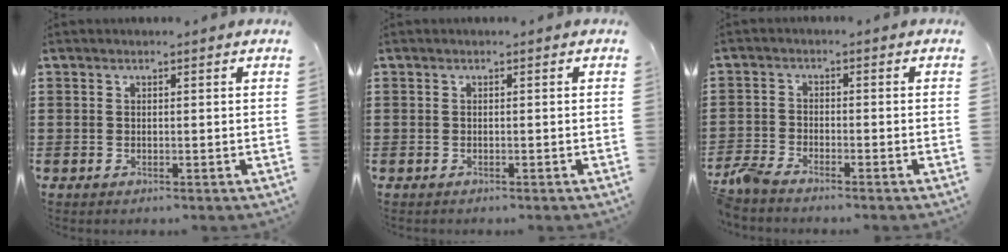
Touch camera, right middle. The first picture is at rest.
{"total": 0.0}
{"total": 3.2, "force": [-2.9, 0.4, 1.3], "torque": [-0.051, -0.007, -0.068]}